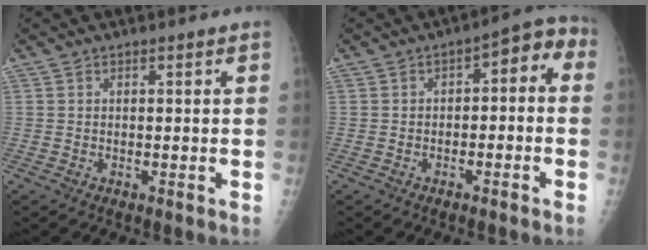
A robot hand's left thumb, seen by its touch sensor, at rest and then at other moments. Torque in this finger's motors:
{"motor_torque": [-0.29, 0.44, 0.23, 0.27, 0.06]}